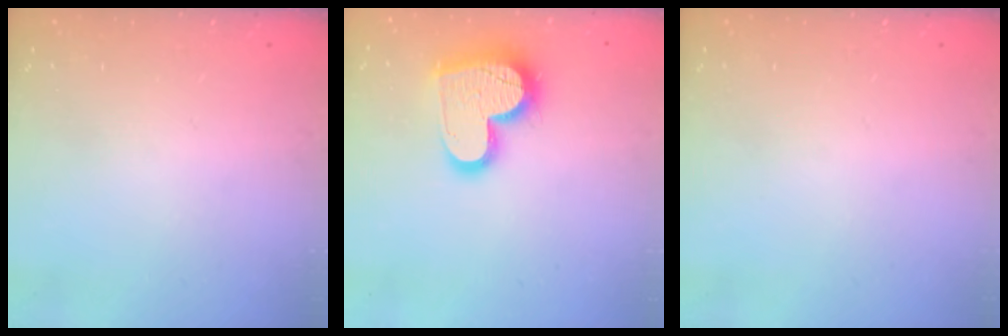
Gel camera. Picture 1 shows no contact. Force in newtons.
{"total": 16.6, "press": 16.5, "slide": 1.6}
{"total": 0.0}